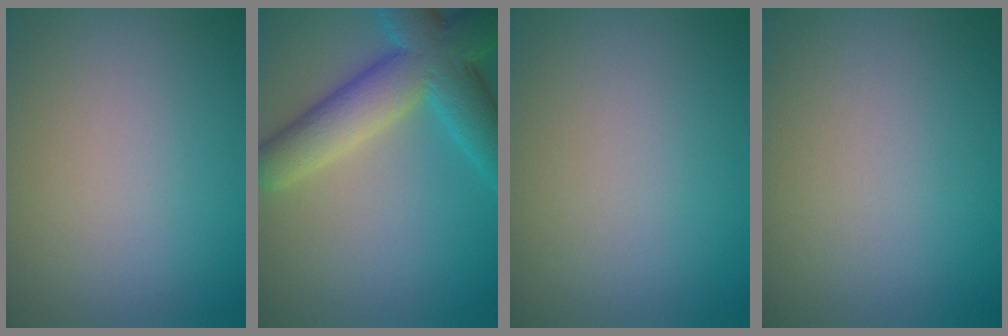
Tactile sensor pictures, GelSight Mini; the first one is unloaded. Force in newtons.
{"total": 9.0, "press": 9.0, "slide": 0.7}
{"total": 0.0}
{"total": 0.0}